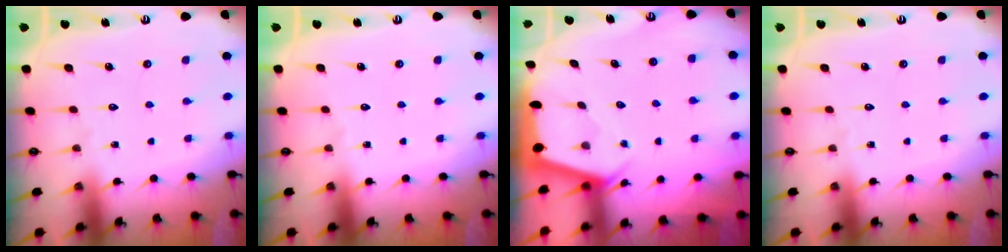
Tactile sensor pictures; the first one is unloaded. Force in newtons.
{"total": 0.0}
{"total": 2.4, "press": 2.4, "slide": 0.3}
{"total": 0.0}